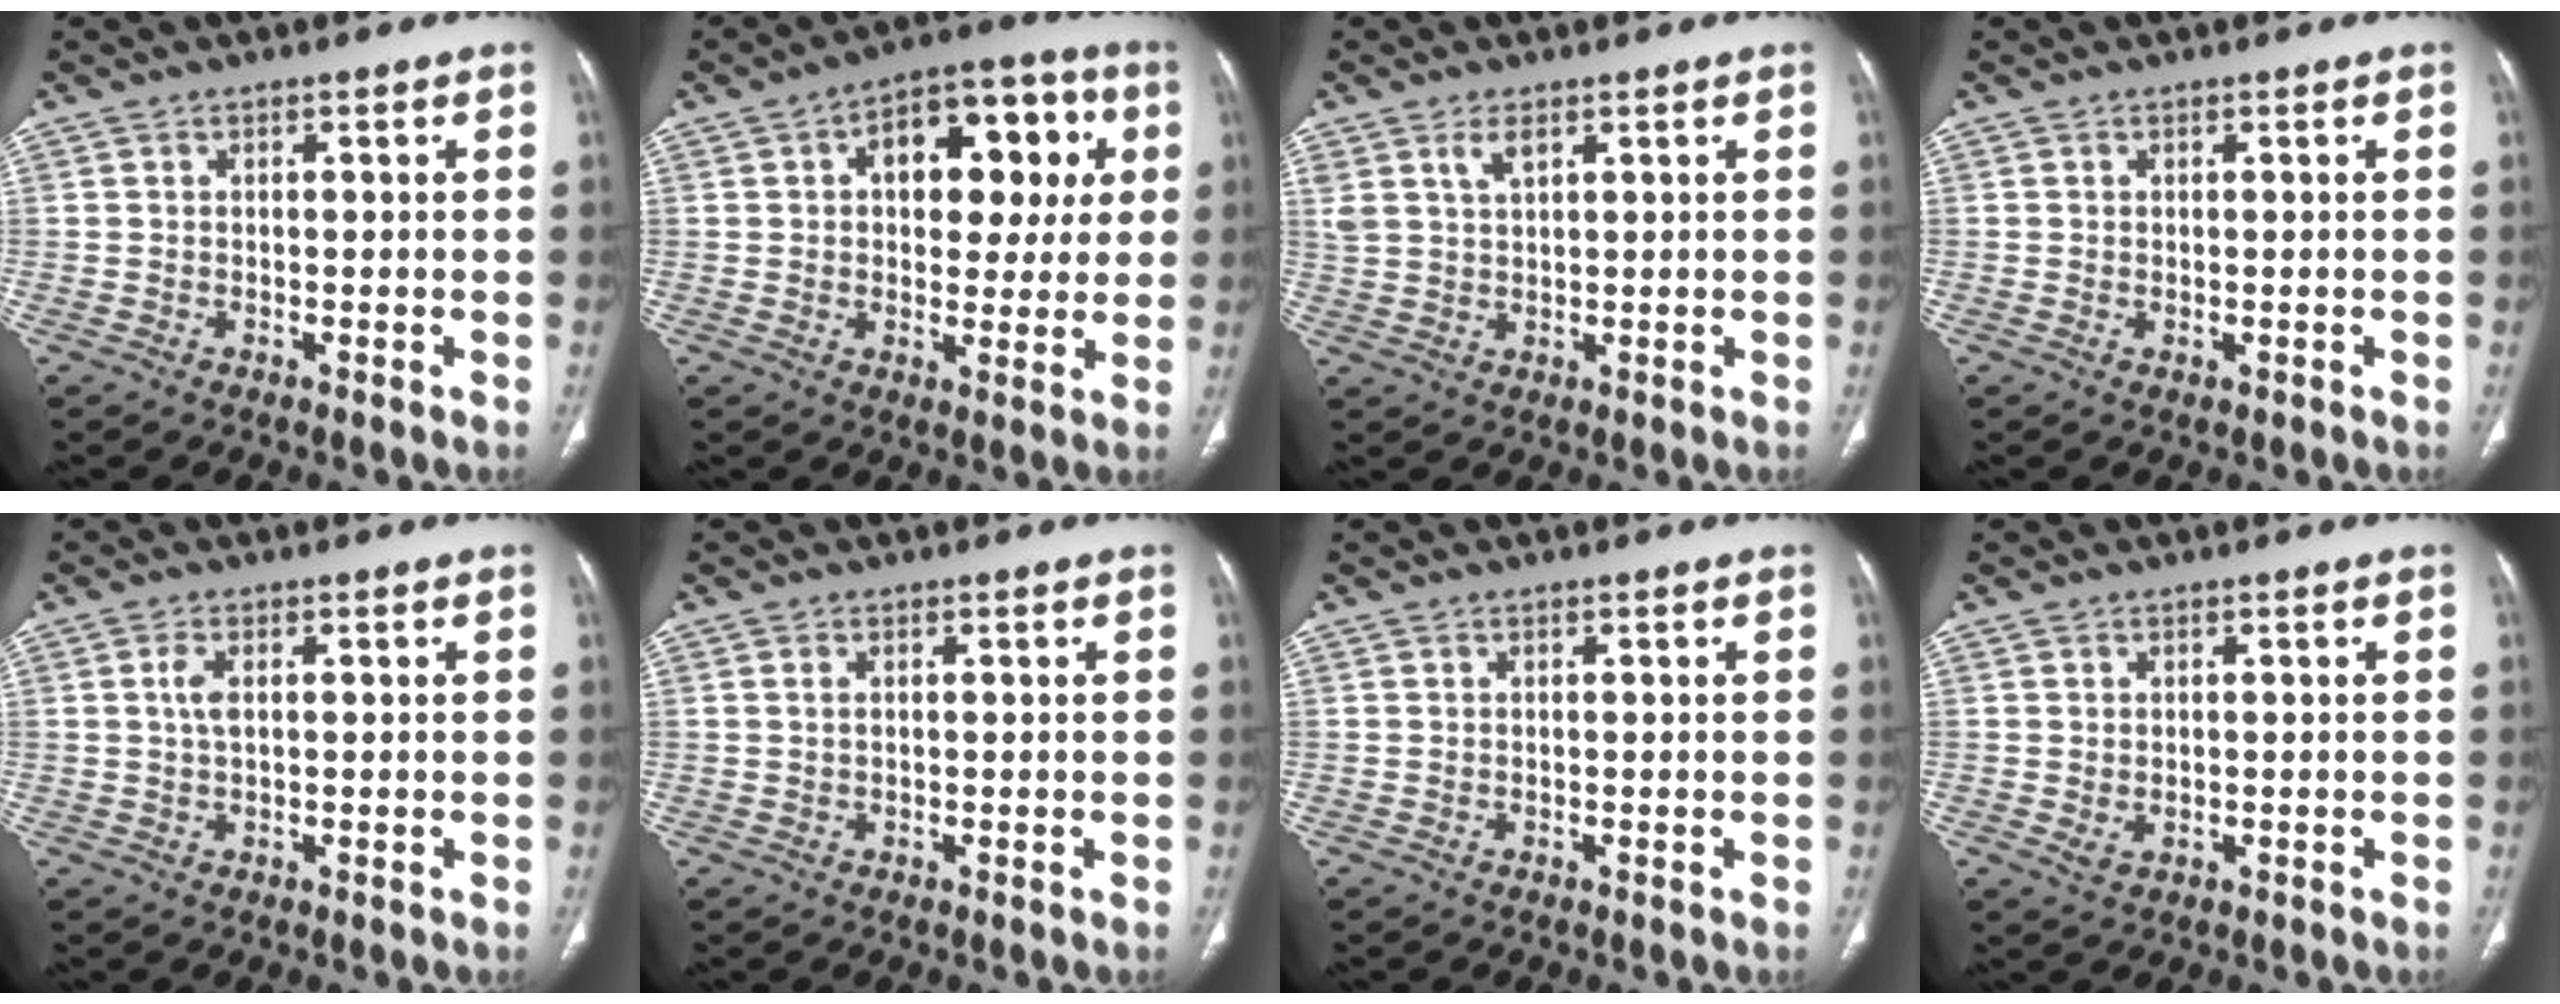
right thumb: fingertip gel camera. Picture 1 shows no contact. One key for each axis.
{"total": 16.5, "fx": 4.2, "fy": 9.9, "fz": 12.6, "tx": -0.114, "ty": 0.022, "tz": 0.056}
{"total": 3.3, "fx": 2.1, "fy": 1.4, "fz": 2.2, "tx": -0.043, "ty": -0.008, "tz": 0.047}
{"total": 0.6, "fx": -0.1, "fy": 0.4, "fz": 0.5, "tx": -0.010, "ty": -0.001, "tz": 0.001}
{"total": 2.4, "fx": 0.5, "fy": 1.0, "fz": 2.1, "tx": -0.048, "ty": 0.005, "tz": 0.011}
{"total": 0.7, "fx": 0.2, "fy": 0.3, "fz": 0.6, "tx": -0.014, "ty": 0.003, "tz": 0.005}
{"total": 0.0}
{"total": 2.0, "fx": -0.2, "fy": 1.3, "fz": 1.4, "tx": -0.028, "ty": -0.002, "tz": 0.003}